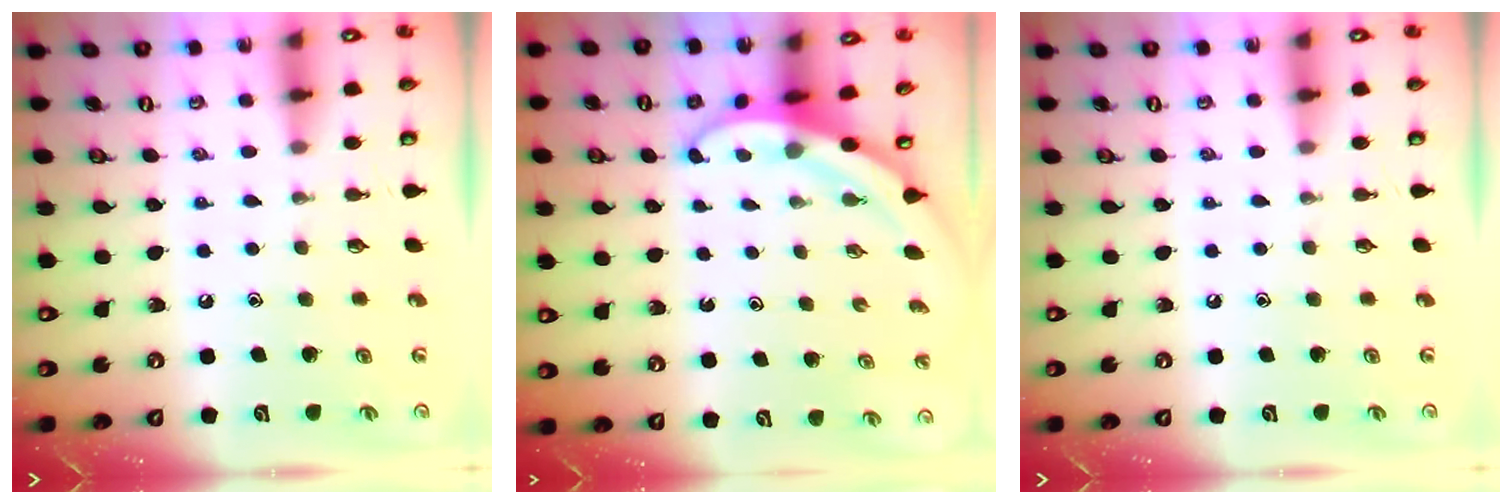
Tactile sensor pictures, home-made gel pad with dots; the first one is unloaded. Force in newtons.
{"total": 3.3, "press": 3.3, "slide": 0.1}
{"total": 0.0}